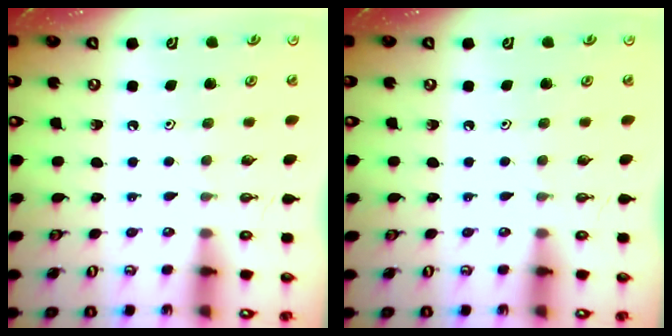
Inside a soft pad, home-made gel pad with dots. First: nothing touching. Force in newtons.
{"total": 0.0}